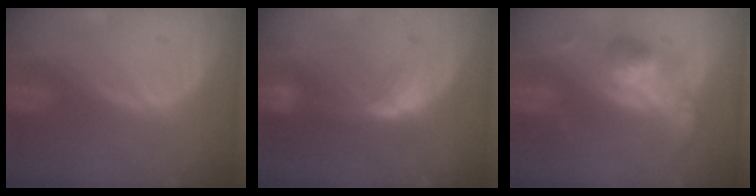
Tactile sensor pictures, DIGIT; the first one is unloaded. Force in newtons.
{"total": 8.0, "press": 7.1, "slide": 3.8}
{"total": 5.4, "press": 5.3, "slide": 1.4}